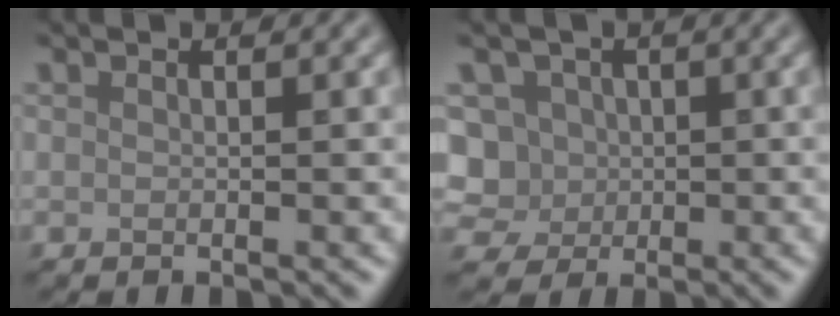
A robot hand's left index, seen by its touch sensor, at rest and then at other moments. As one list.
[{"total": 8.2, "force": [-0.2, 7.5, 3.2], "torque": [-0.060, 0.026, -0.038]}]